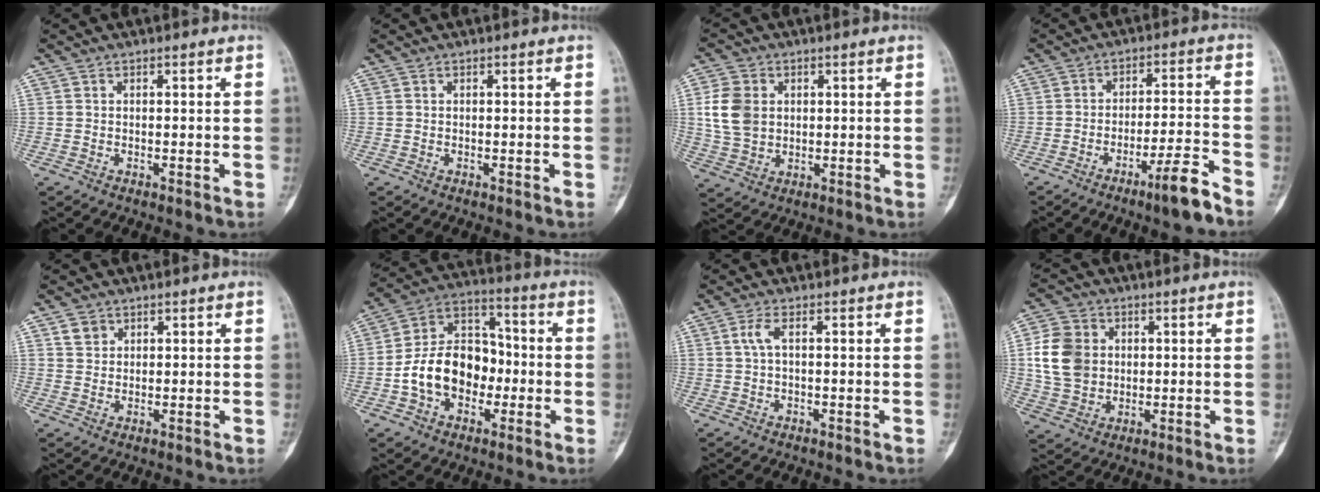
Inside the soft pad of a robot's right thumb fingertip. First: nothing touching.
{"total": 0.0}
{"total": 8.4, "force": [1.5, 6.5, 5.2], "torque": [-0.096, -0.001, 0.034]}
{"total": 8.1, "force": [-5.8, 0.3, 5.6], "torque": [-0.091, 0.042, -0.098]}
{"total": 2.6, "force": [1.5, 2.0, 0.8], "torque": [-0.002, -0.005, 0.027]}
{"total": 15.4, "force": [-3.1, 11.2, 10.1], "torque": [-0.143, 0.047, -0.060]}
{"total": 2.4, "force": [0.4, 0.8, 2.2], "torque": [-0.058, 0.008, 0.010]}
{"total": 10.8, "force": [1.5, 8.9, 6.0], "torque": [-0.098, 0.003, 0.030]}